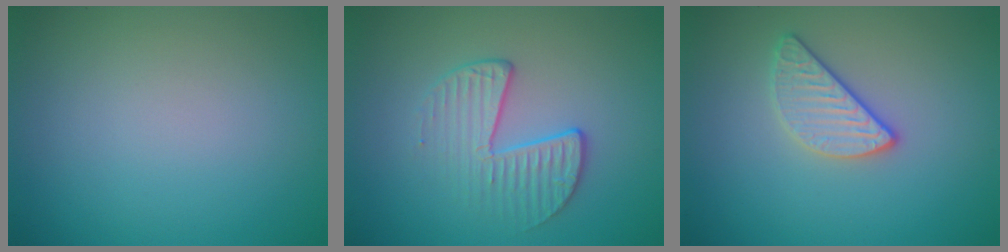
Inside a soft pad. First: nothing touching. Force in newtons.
{"total": 2.8, "press": 2.0, "slide": 1.9}
{"total": 2.5, "press": 2.4, "slide": 0.8}